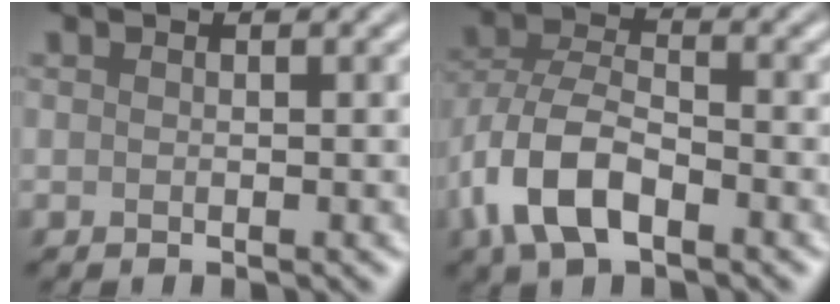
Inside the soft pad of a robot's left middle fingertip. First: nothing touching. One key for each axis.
{"total": 7.3, "fx": -3.3, "fy": 3.8, "fz": 5.4, "tx": -0.116, "ty": 0.000, "tz": -0.076}